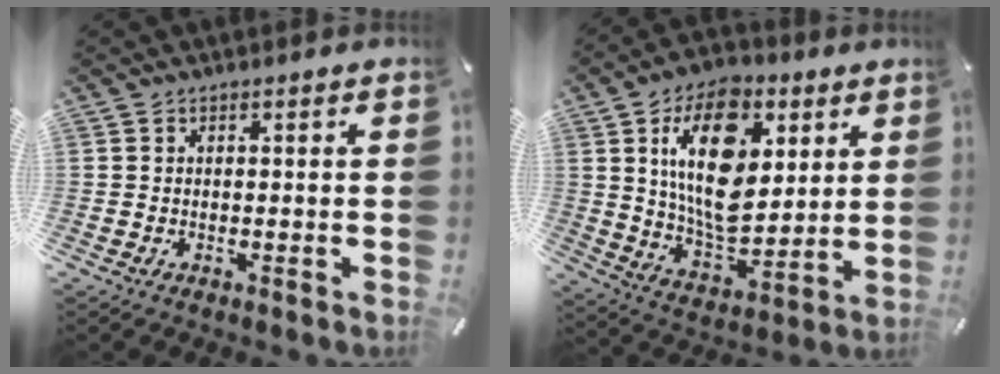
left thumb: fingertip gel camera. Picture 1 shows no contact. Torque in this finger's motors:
{"motor_torque": [2.58, 2.43, 1.52, -1.25, 0.68]}